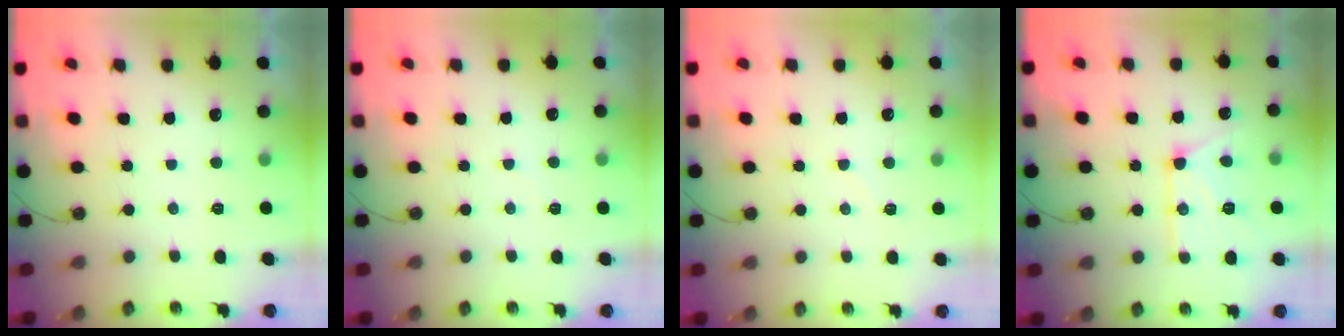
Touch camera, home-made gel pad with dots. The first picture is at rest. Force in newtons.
{"total": 2.3, "press": 2.3, "slide": 0.4}
{"total": 6.1, "press": 6.1, "slide": 0.7}
{"total": 12.6, "press": 12.6, "slide": 0.6}